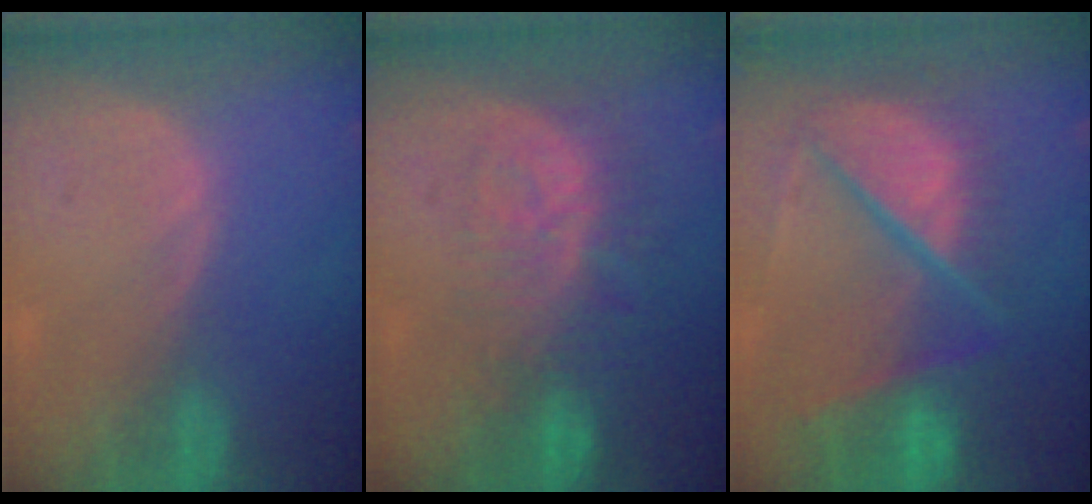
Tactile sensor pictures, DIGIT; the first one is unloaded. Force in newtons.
{"total": 9.5, "press": 8.5, "slide": 4.1}
{"total": 11.4, "press": 9.4, "slide": 6.4}